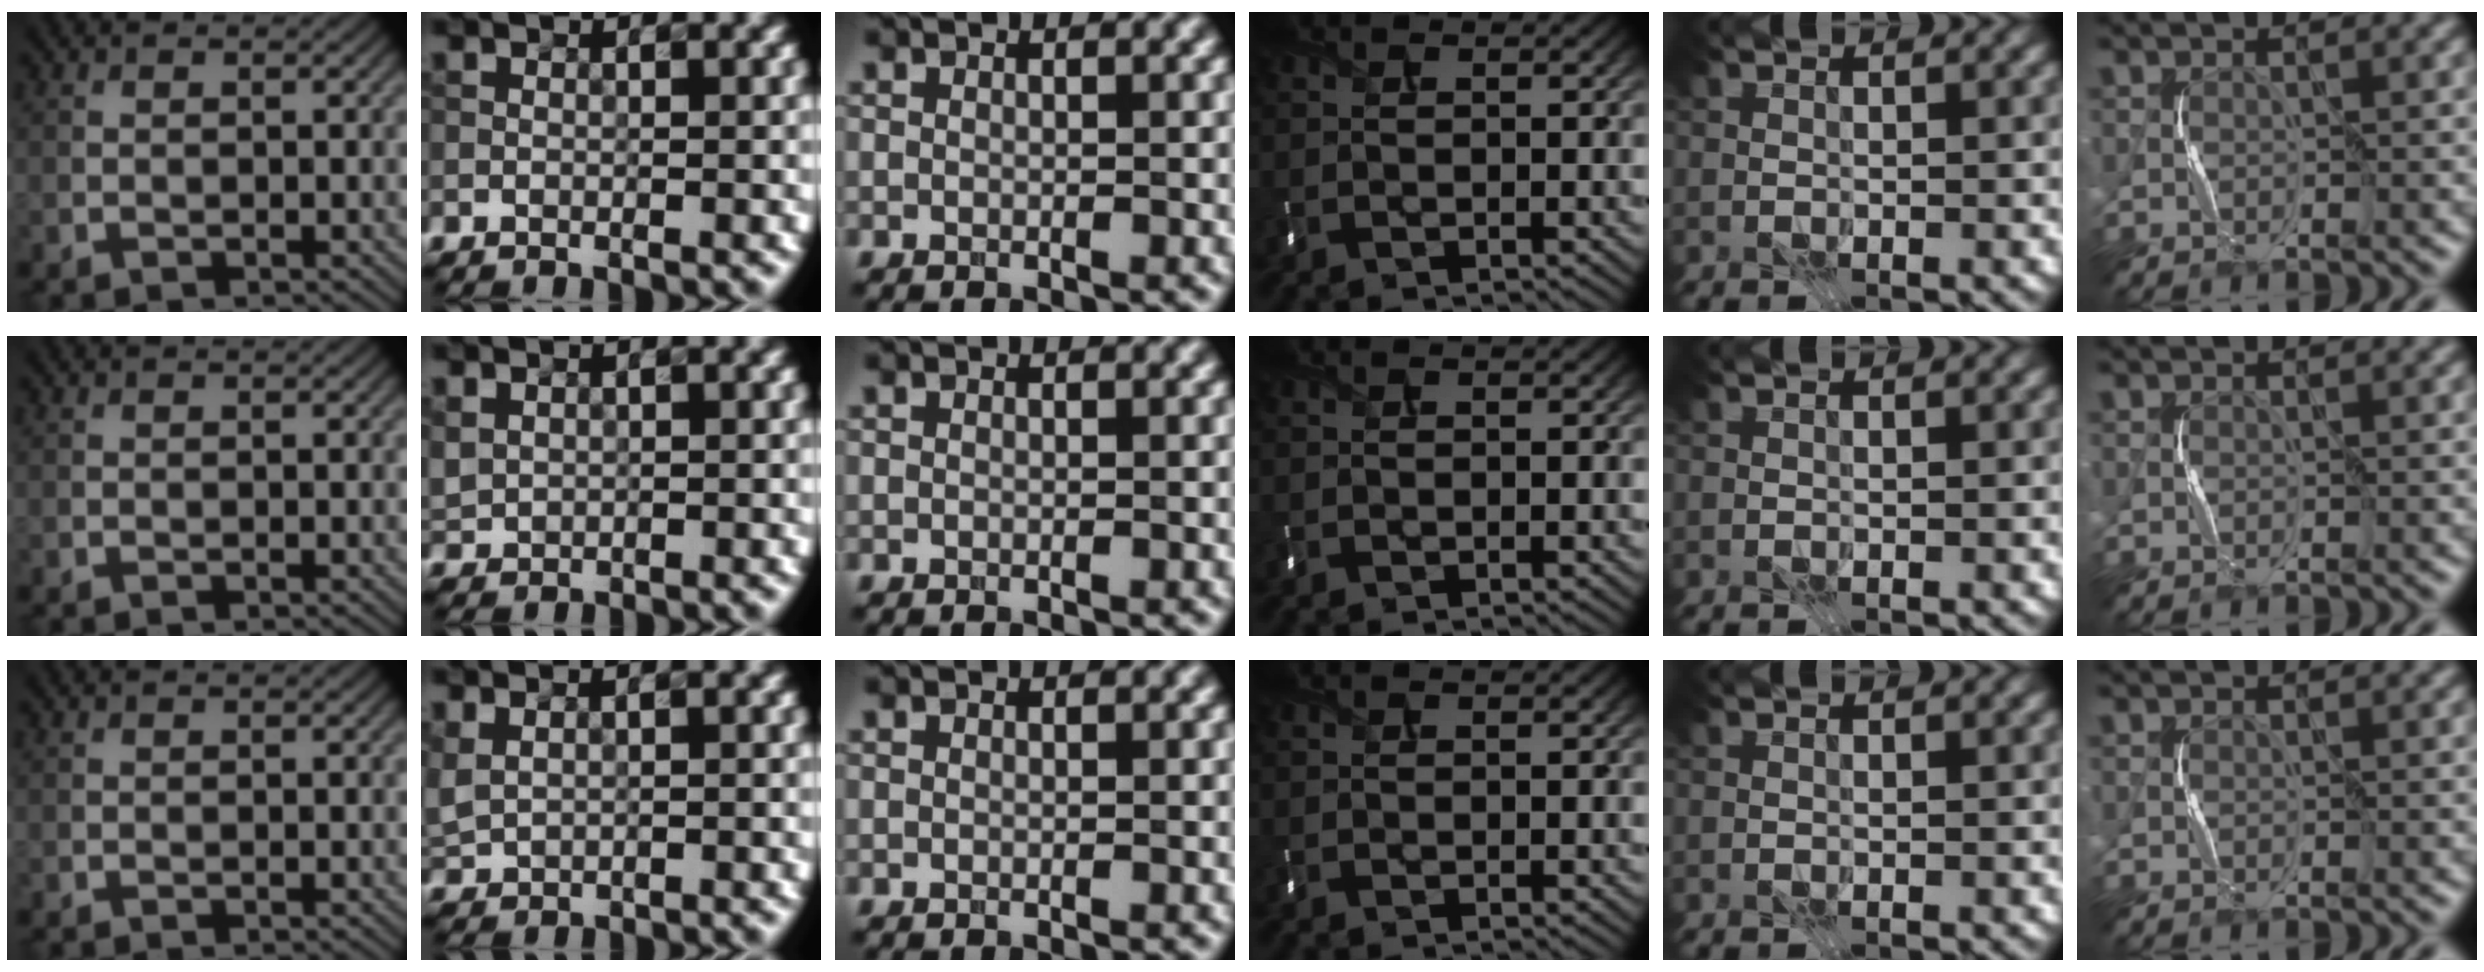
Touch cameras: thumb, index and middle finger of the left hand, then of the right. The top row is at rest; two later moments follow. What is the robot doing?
{"motion": "press", "object": "mouse"}